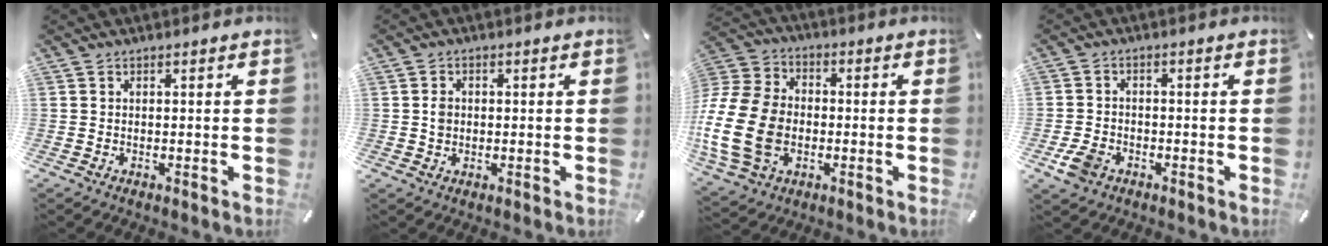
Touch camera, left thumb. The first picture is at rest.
{"total": 2.2, "force": [-0.1, 1.9, 1.1], "torque": [-0.023, 0.006, -0.004]}
{"total": 19.9, "force": [-3.8, 15.5, 12.0], "torque": [-0.256, 0.023, -0.063]}
{"total": 5.1, "force": [-2.5, 3.7, 2.4], "torque": [-0.064, 0.005, -0.049]}